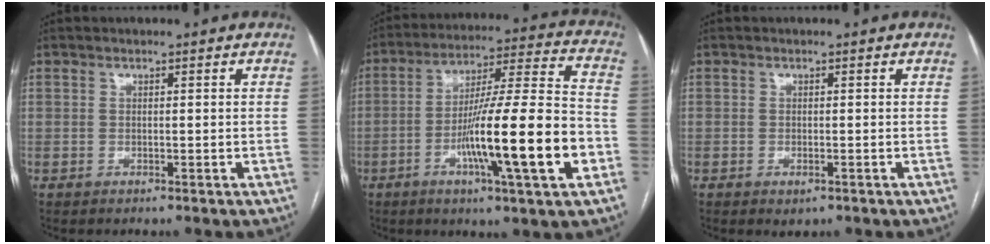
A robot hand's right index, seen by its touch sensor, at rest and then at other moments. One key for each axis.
{"total": 19.3, "fx": -5.9, "fy": 0.5, "fz": 18.4, "tx": -0.294, "ty": -0.003, "tz": -0.093}
{"total": 1.5, "fx": -0.8, "fy": 0.7, "fz": 1.0, "tx": -0.012, "ty": -0.002, "tz": -0.004}